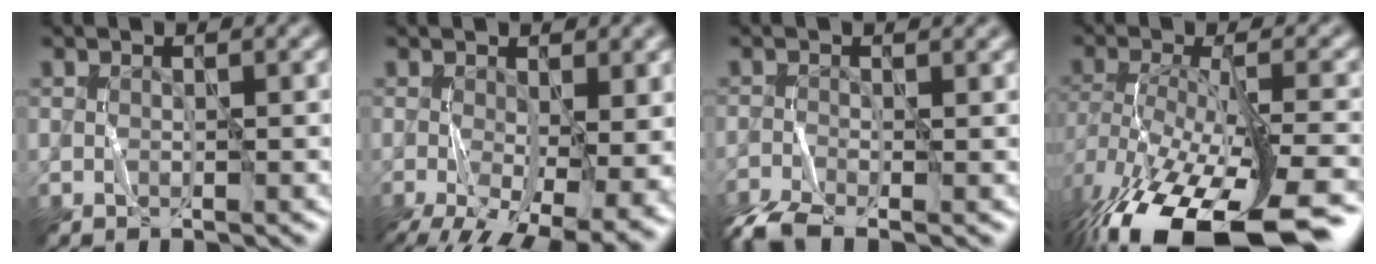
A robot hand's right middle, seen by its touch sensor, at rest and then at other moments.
{"total": 12.1, "force": [-3.3, 5.6, 10.2], "torque": [-0.171, -0.037, -0.030]}
{"total": 4.0, "force": [-2.5, 1.2, 2.9], "torque": [-0.056, -0.007, -0.051]}
{"total": 15.1, "force": [-10.8, 5.0, 9.2], "torque": [-0.203, -0.034, -0.143]}